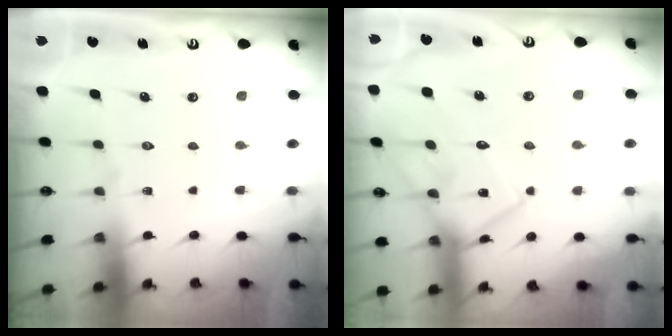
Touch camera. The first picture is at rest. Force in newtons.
{"total": 14.4, "press": 14.4, "slide": 1.1}